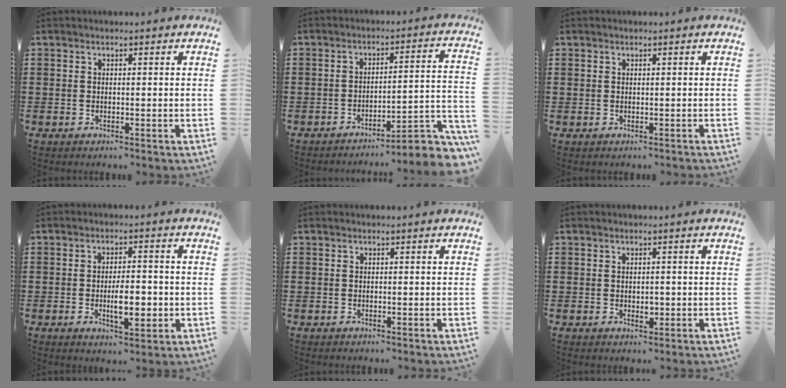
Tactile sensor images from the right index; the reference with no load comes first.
{"total": 5.2, "force": [-4.1, 0.4, 3.1], "torque": [-0.050, -0.019, -0.082]}
{"total": 0.6, "force": [0.2, 0.5, 0.0], "torque": [-0.001, 0.003, 0.003]}
{"total": 6.6, "force": [-1.3, 2.6, 5.9], "torque": [-0.098, 0.002, -0.024]}
{"total": 0.0}
{"total": 1.6, "force": [-0.2, 0.8, 1.4], "torque": [-0.025, 0.003, -0.003]}